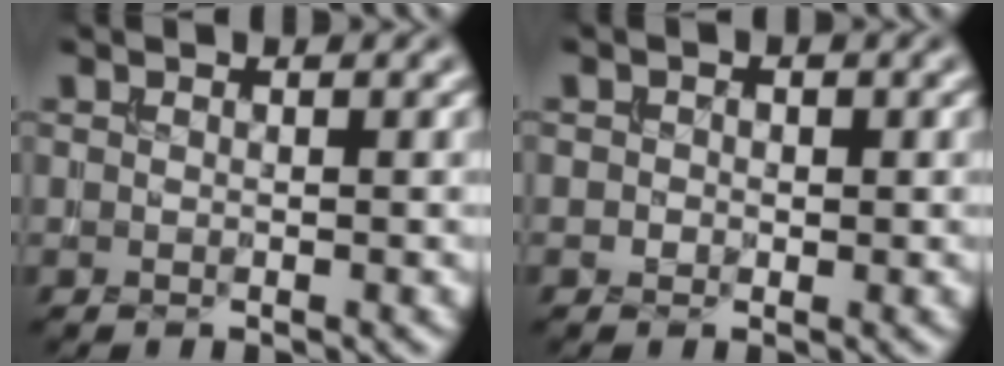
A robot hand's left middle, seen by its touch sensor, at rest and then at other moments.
{"total": 0.8, "force": [0.0, 0.8, 0.2], "torque": [-0.002, -0.005, -0.004]}